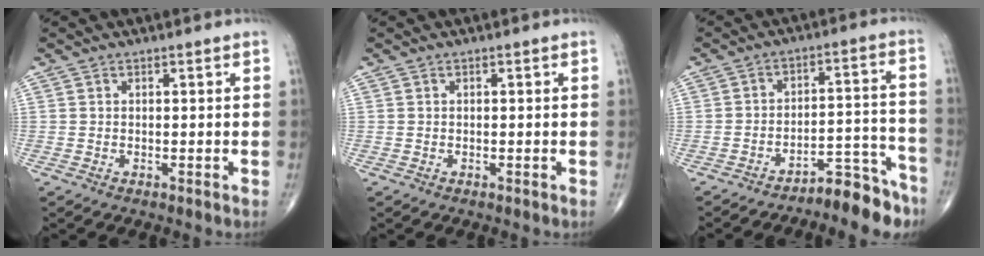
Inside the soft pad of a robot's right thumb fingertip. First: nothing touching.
{"total": 0.0}
{"total": 8.7, "force": [-7.8, 2.2, 3.2], "torque": [-0.016, 0.102, -0.118]}